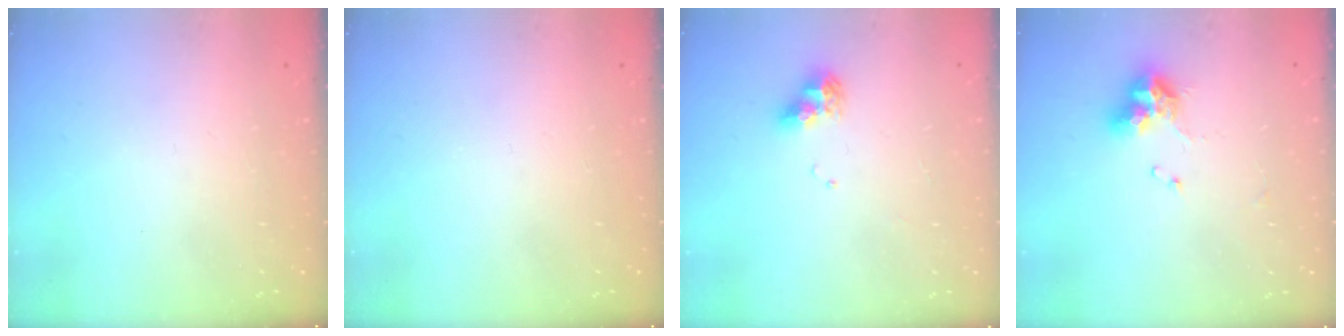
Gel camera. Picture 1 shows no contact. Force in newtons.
{"total": 0.0}
{"total": 9.1, "press": 9.1, "slide": 1.1}
{"total": 9.0, "press": 9.0, "slide": 0.5}